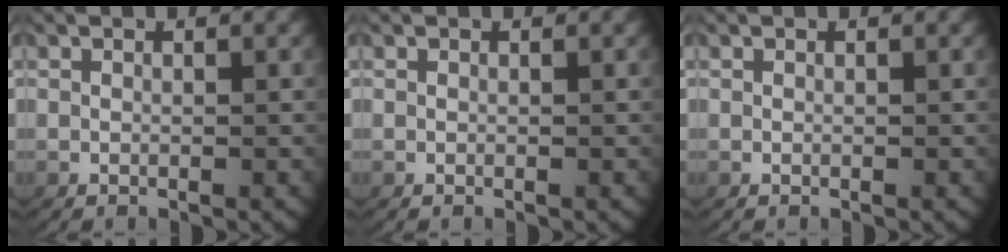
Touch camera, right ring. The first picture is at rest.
{"total": 0.0}
{"total": 0.0}